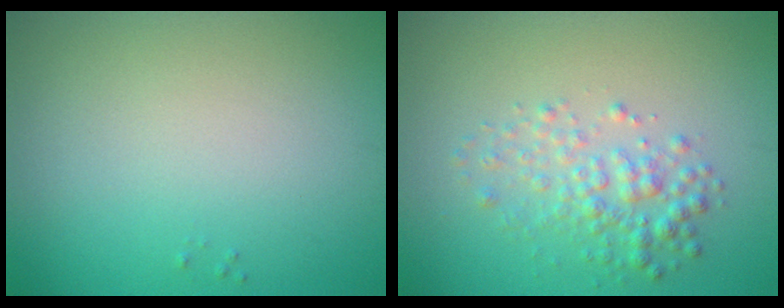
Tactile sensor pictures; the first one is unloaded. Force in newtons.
{"total": 2.8, "press": 2.8, "slide": 0.0}